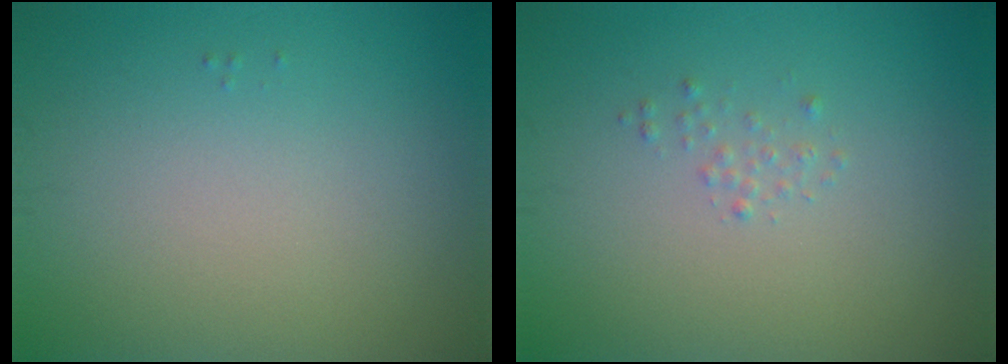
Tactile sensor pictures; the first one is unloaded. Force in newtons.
{"total": 0.7, "press": 0.7, "slide": 0.1}